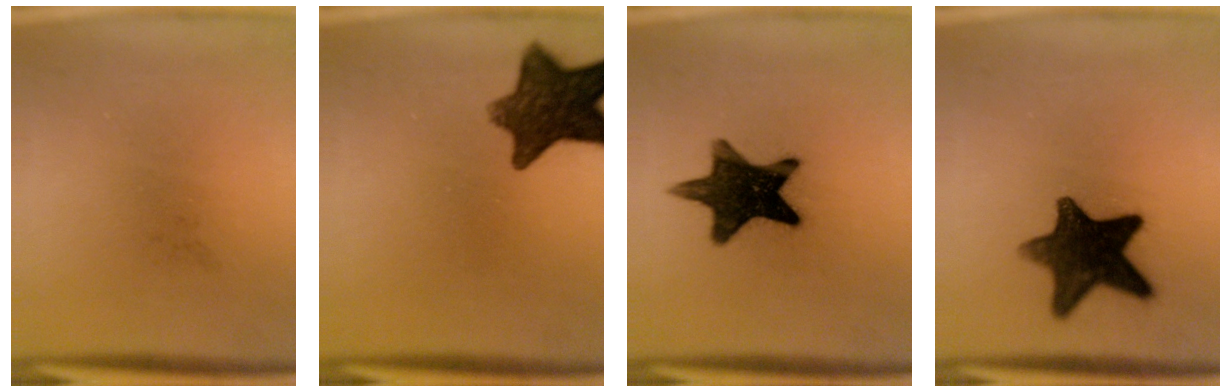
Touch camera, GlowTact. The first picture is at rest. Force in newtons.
{"total": 11.2}
{"total": 15.2}
{"total": 13.4}